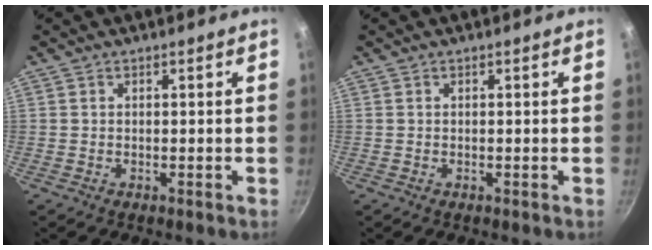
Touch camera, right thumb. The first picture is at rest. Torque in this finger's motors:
{"motor_torque": [-0.01, 0.01, 0.00, 0.00, 0.00]}